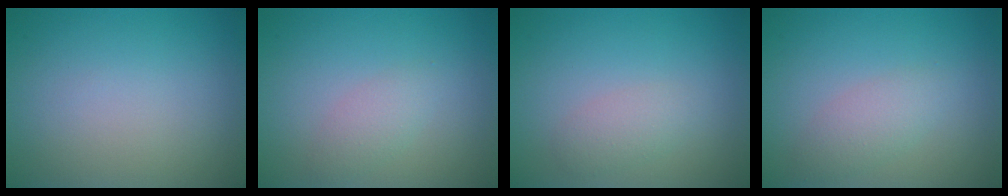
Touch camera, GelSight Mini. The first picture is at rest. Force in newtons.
{"total": 1.6, "press": 1.6, "slide": 0.1}
{"total": 1.7, "press": 1.7, "slide": 0.0}
{"total": 2.1, "press": 2.1, "slide": 0.1}